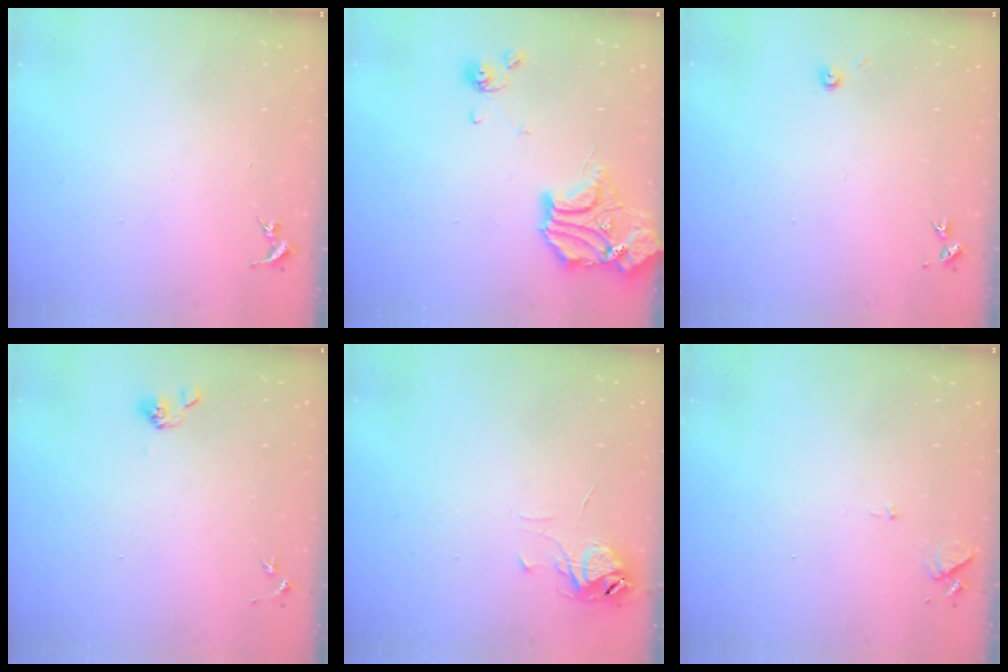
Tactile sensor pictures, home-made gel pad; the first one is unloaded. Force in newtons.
{"total": 16.0, "press": 15.8, "slide": 2.5}
{"total": 3.2, "press": 3.2, "slide": 0.3}
{"total": 5.0, "press": 4.7, "slide": 1.7}
{"total": 6.4, "press": 6.4, "slide": 0.5}
{"total": 6.1, "press": 6.0, "slide": 0.8}